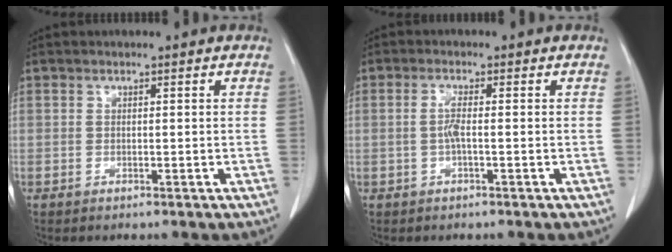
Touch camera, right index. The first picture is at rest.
{"total": 2.1, "force": [-0.3, 0.1, 2.1], "torque": [-0.046, 0.001, -0.008]}